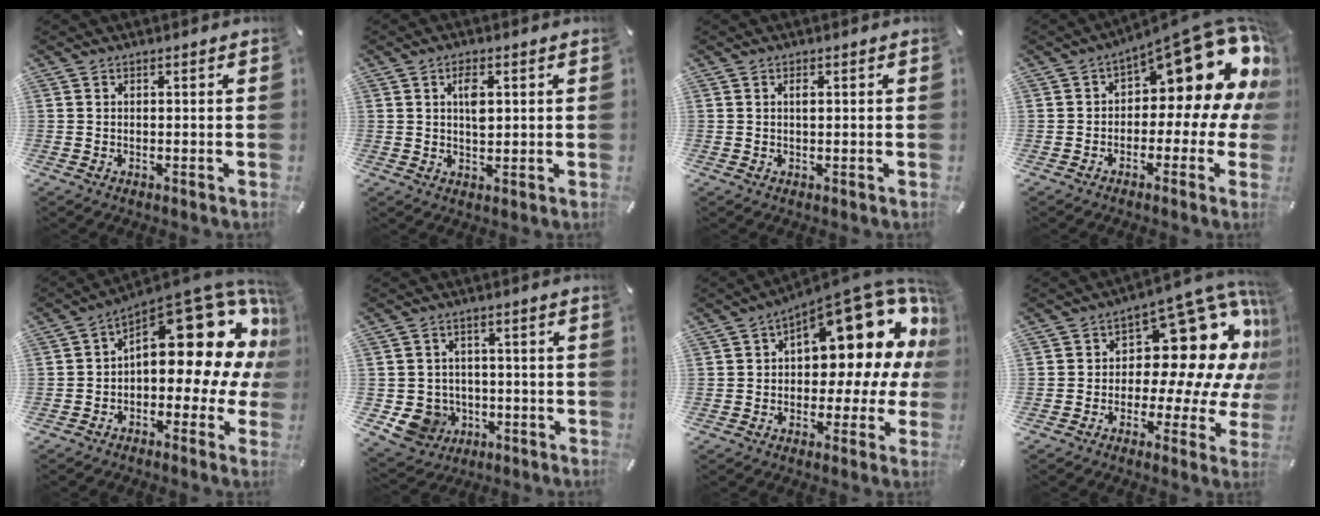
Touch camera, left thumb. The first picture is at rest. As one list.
[{"total": 4.3, "force": [1.3, 2.1, 3.5], "torque": [-0.060, 0.000, 0.017]}, {"total": 1.1, "force": [0.3, 0.4, 1.0], "torque": [-0.021, 0.002, 0.004]}, {"total": 17.0, "force": [8.4, 7.9, 12.5], "torque": [-0.148, -0.070, 0.134]}, {"total": 19.9, "force": [8.7, 9.7, 15.0], "torque": [-0.178, -0.081, 0.142]}, {"total": 8.5, "force": [-2.3, 7.9, 2.0], "torque": [-0.054, 0.010, -0.037]}, {"total": 17.6, "force": [8.0, 8.9, 12.9], "torque": [-0.154, -0.076, 0.127]}, {"total": 19.0, "force": [6.6, 11.4, 13.7], "torque": [-0.166, -0.069, 0.110]}]